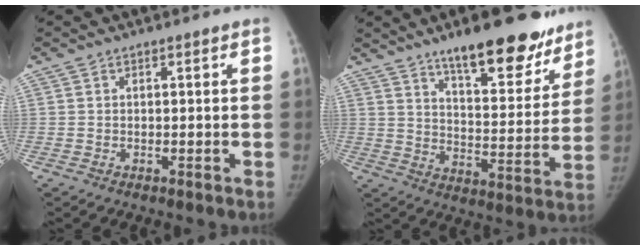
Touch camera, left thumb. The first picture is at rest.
{"total": 20.2, "force": [14.3, 6.8, 12.4], "torque": [-0.120, -0.081, 0.211]}